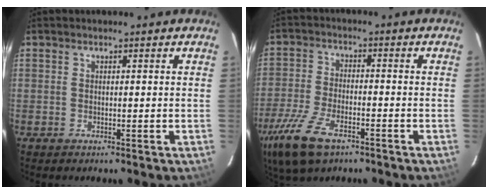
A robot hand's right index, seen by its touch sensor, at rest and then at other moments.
{"total": 13.3, "force": [-8.1, 5.6, 8.8], "torque": [-0.211, -0.031, -0.159]}